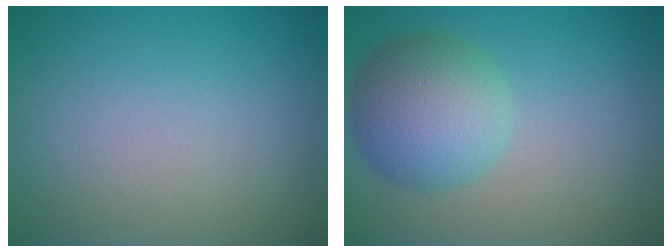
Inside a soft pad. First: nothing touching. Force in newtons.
{"total": 6.1, "press": 6.1, "slide": 0.3}